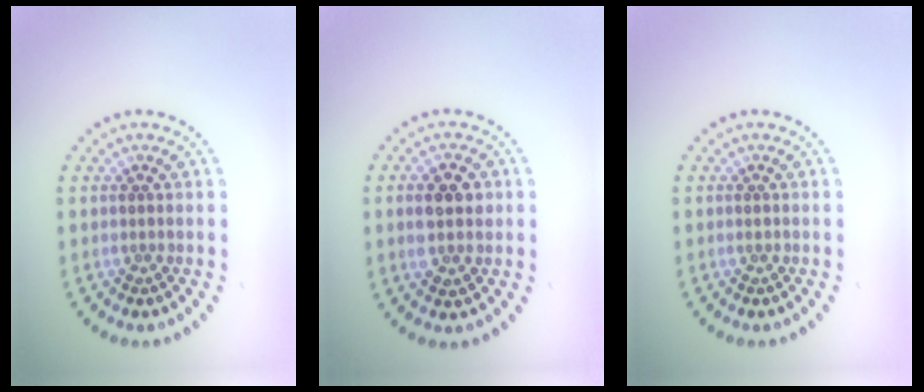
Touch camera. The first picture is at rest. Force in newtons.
{"total": 3.9, "press": 3.9, "slide": 0.3}
{"total": 0.5, "press": 0.5, "slide": 0.1}